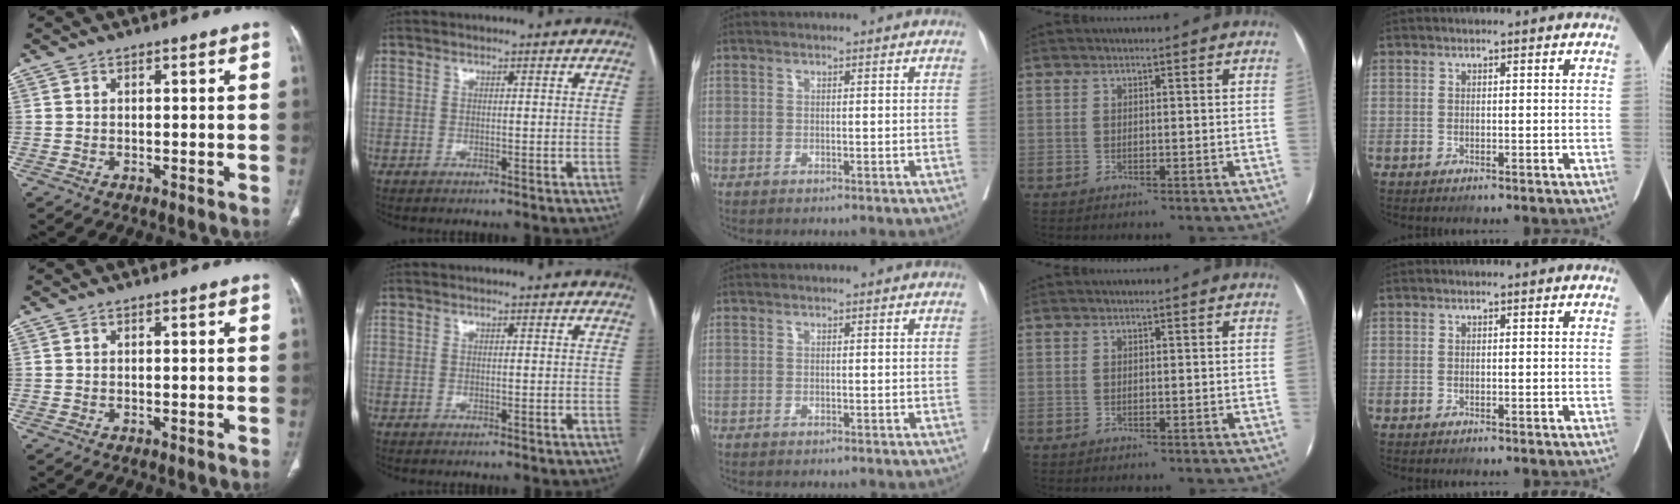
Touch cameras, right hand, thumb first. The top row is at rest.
{}